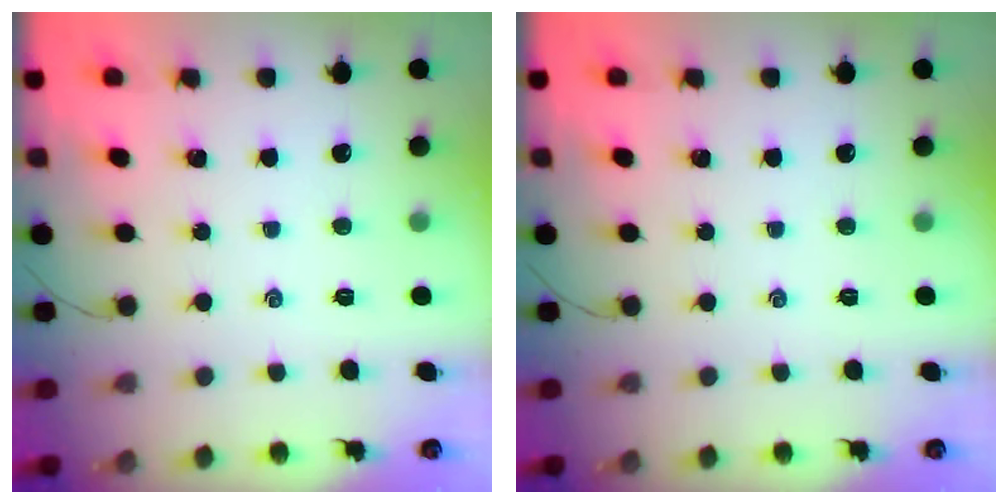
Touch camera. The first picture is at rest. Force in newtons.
{"total": 0.0}